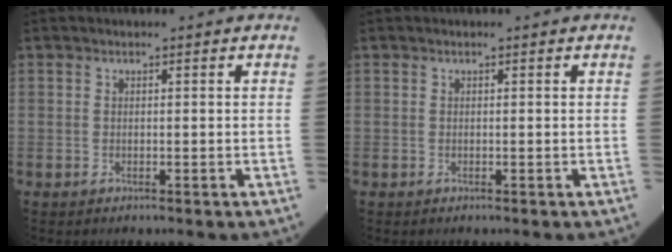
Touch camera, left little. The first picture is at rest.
{"total": 0.0}